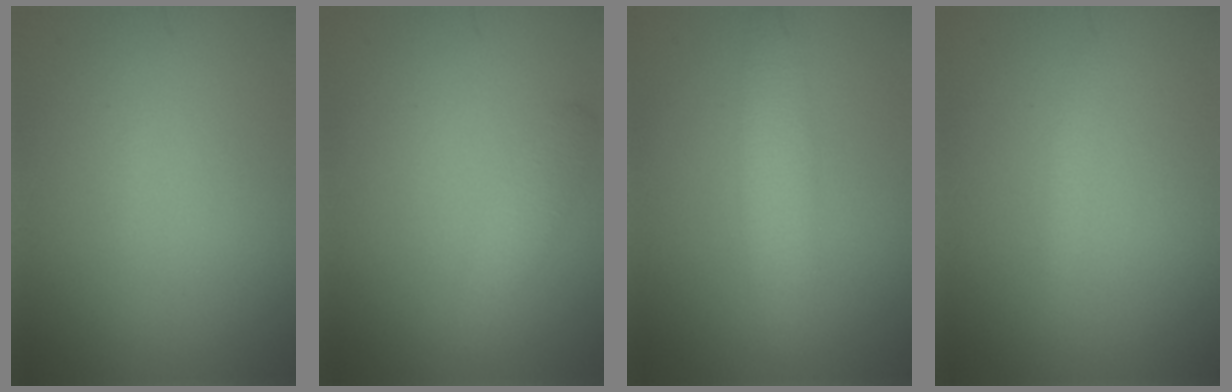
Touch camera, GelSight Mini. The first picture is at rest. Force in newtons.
{"total": 1.9, "press": 1.9, "slide": 0.0}
{"total": 3.5, "press": 3.5, "slide": 0.1}
{"total": 0.8, "press": 0.8, "slide": 0.0}